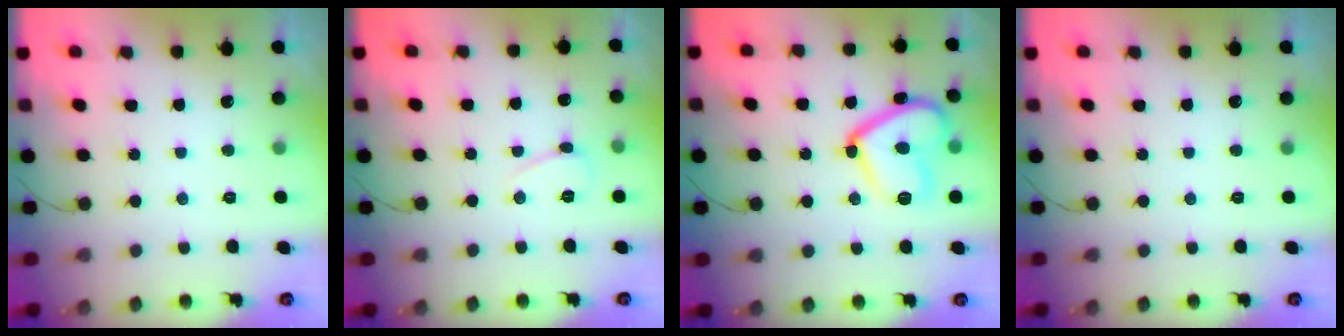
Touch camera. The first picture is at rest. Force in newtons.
{"total": 4.0, "press": 3.9, "slide": 0.5}
{"total": 16.4, "press": 16.3, "slide": 1.4}
{"total": 0.0}